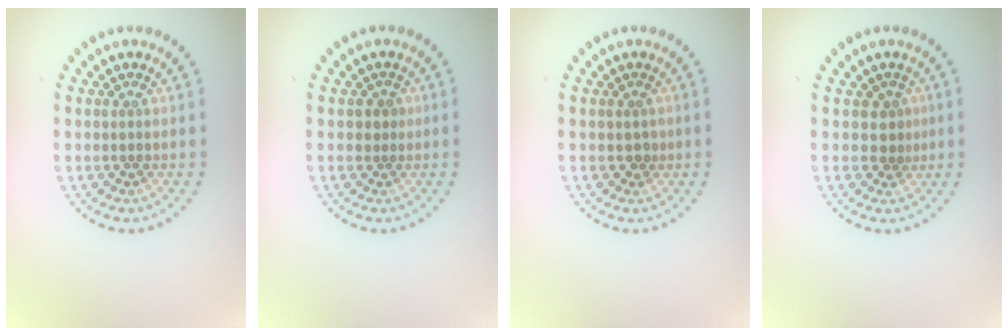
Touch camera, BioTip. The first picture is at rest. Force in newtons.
{"total": 0.8, "press": 0.6, "slide": 0.5}
{"total": 0.8, "press": 0.7, "slide": 0.4}
{"total": 1.3, "press": 1.0, "slide": 0.8}